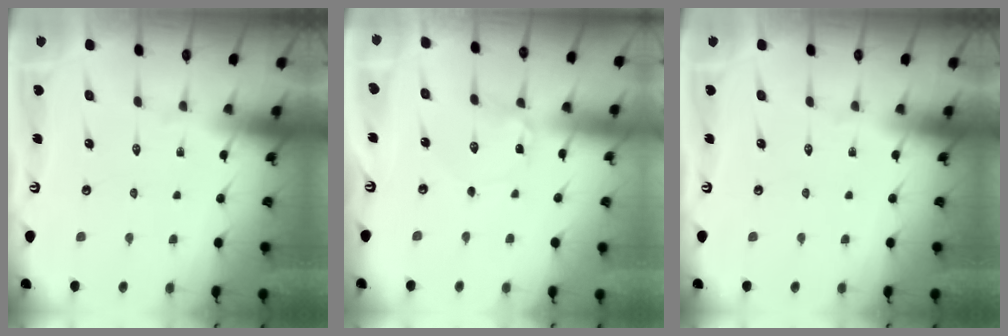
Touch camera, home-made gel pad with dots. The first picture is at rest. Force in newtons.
{"total": 1.6, "press": 1.6, "slide": 0.2}
{"total": 0.0}